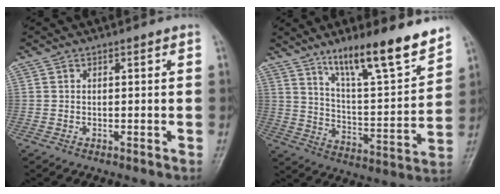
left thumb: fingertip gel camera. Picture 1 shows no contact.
{"total": 16.7, "force": [12.1, 3.1, 11.1], "torque": [-0.156, -0.076, 0.205]}